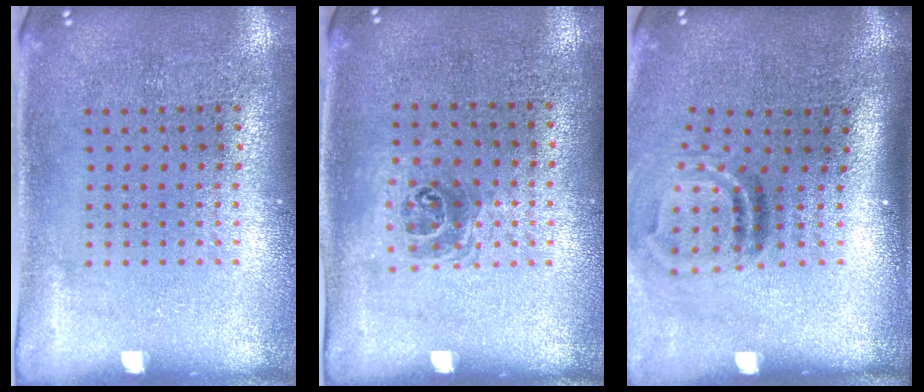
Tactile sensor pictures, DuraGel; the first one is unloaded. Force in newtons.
{"total": 1.0, "press": 0.8, "slide": 0.5}
{"total": 2.0, "press": 1.2, "slide": 1.6}